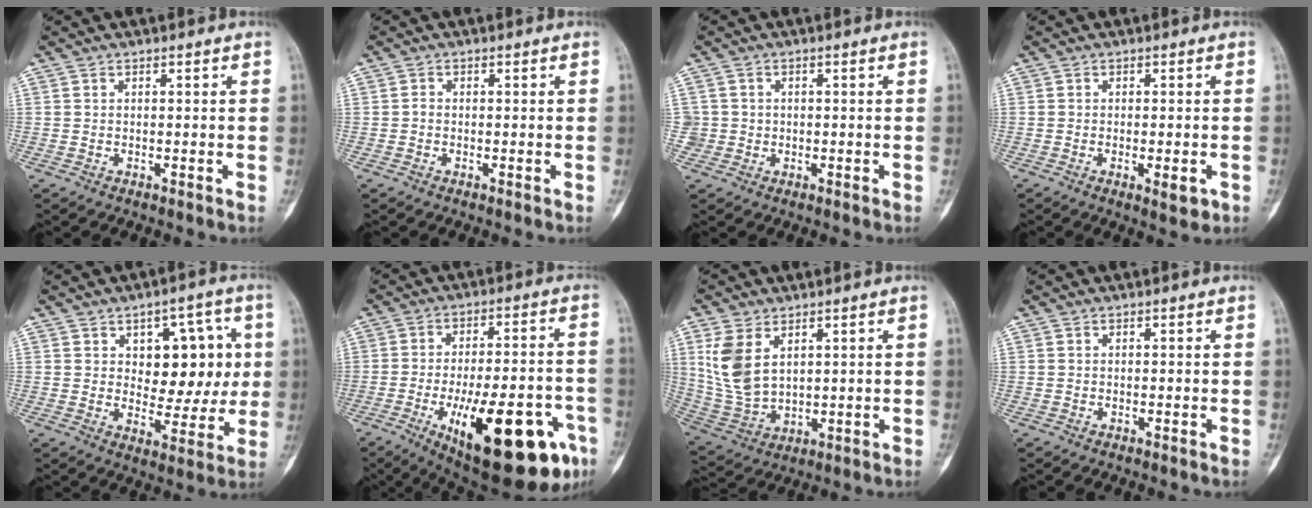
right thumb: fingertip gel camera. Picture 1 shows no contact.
{"total": 0.7, "force": [-0.2, 0.5, 0.4], "torque": [-0.004, 0.002, -0.009]}
{"total": 2.4, "force": [-0.1, 2.4, -0.1], "torque": [0.020, 0.008, -0.002]}
{"total": 3.6, "force": [-1.3, 1.2, 3.2], "torque": [-0.037, -0.004, -0.012]}
{"total": 13.0, "force": [2.8, 7.8, 10.0], "torque": [-0.076, -0.003, 0.041]}
{"total": 25.7, "force": [-10.5, 9.1, 21.6], "torque": [-0.265, 0.022, -0.136]}
{"total": 9.9, "force": [3.8, 6.0, 6.9], "torque": [-0.139, -0.015, 0.094]}
{"total": 0.0}